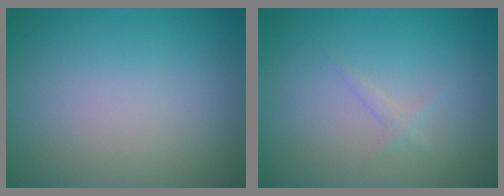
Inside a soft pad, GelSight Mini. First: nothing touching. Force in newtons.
{"total": 0.8, "press": 0.8, "slide": 0.0}